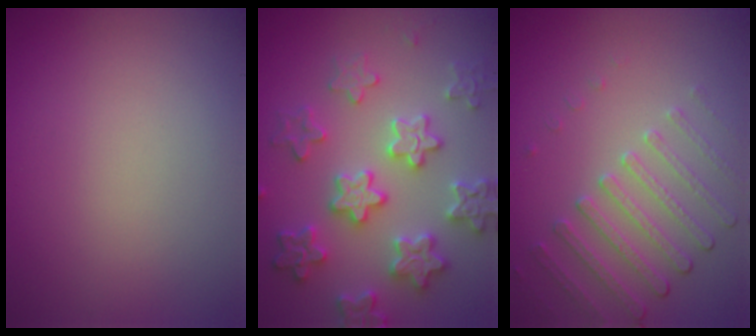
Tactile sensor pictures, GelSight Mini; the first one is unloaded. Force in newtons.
{"total": 5.9, "press": 5.8, "slide": 1.2}
{"total": 2.5, "press": 2.2, "slide": 1.3}